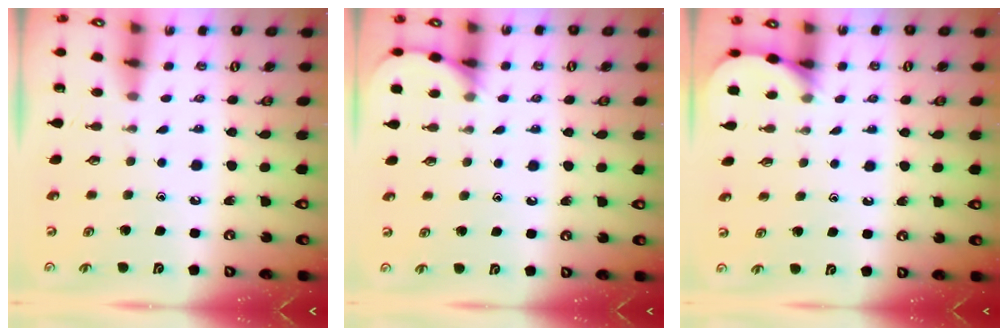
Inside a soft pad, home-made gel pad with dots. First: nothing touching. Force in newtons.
{"total": 6.1, "press": 6.1, "slide": 0.4}
{"total": 4.5, "press": 4.4, "slide": 0.3}